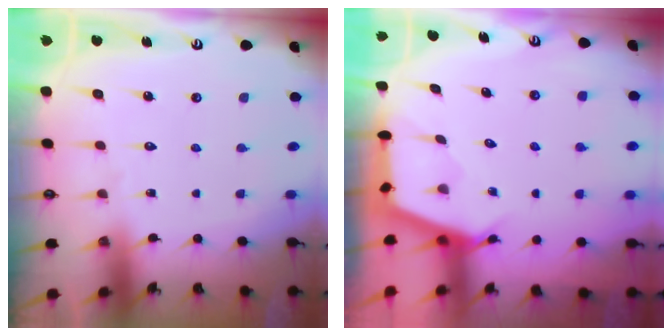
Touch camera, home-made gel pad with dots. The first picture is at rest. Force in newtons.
{"total": 2.7, "press": 2.6, "slide": 0.4}